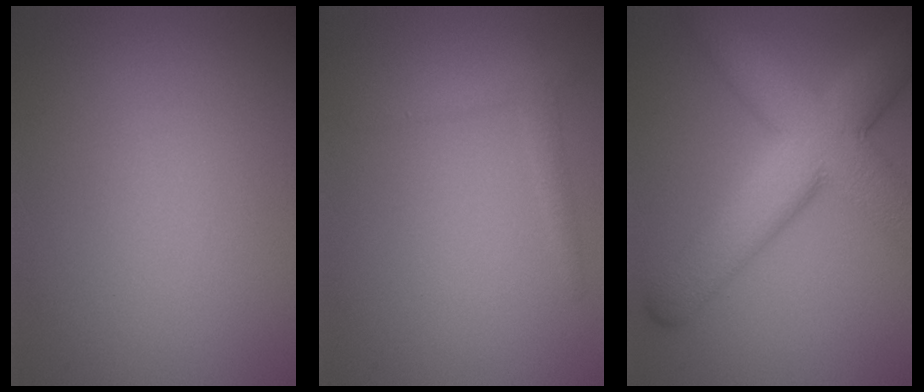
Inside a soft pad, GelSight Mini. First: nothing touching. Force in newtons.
{"total": 1.5, "press": 1.4, "slide": 0.1}
{"total": 9.2, "press": 9.2, "slide": 0.3}